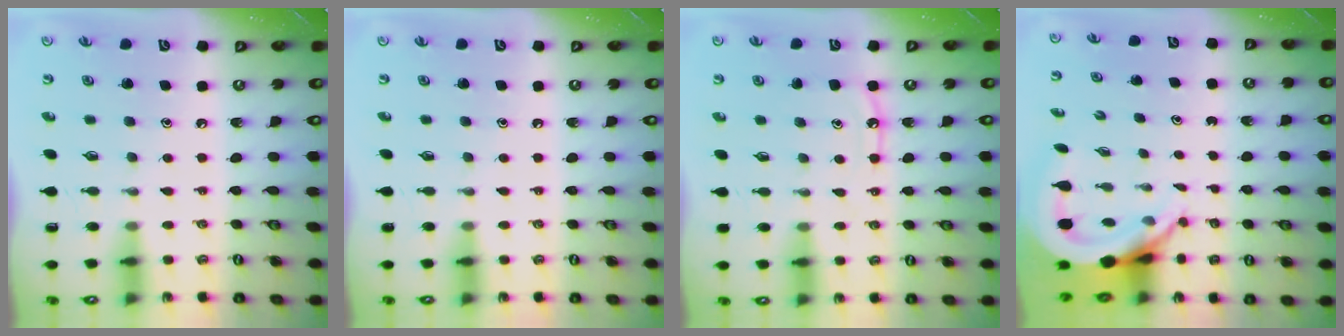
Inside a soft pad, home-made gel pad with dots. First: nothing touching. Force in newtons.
{"total": 0.0}
{"total": 7.6, "press": 7.6, "slide": 0.6}
{"total": 6.3, "press": 6.3, "slide": 0.9}